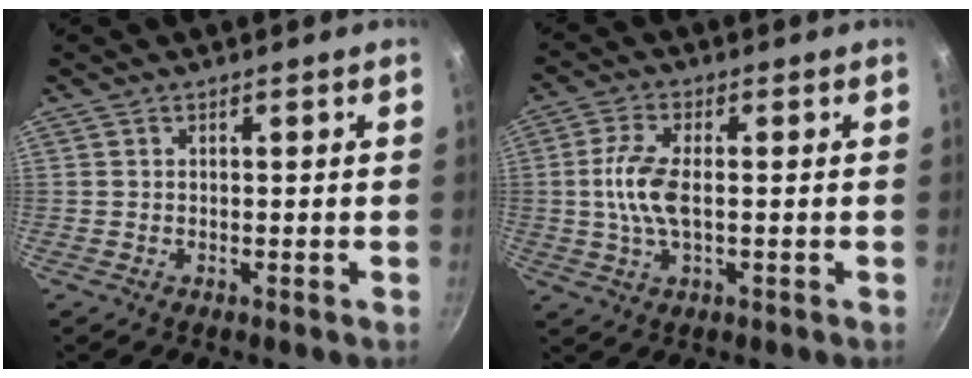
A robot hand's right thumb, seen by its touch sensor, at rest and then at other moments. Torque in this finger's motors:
{"motor_torque": [1.36, 1.08, 0.96, -0.92, 0.15]}